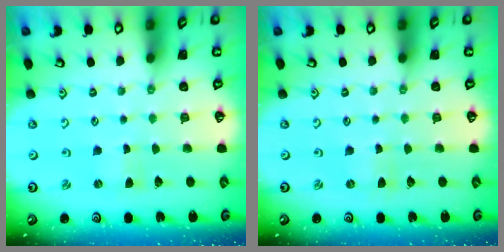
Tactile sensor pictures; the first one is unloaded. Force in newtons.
{"total": 0.6, "press": 0.6, "slide": 0.1}